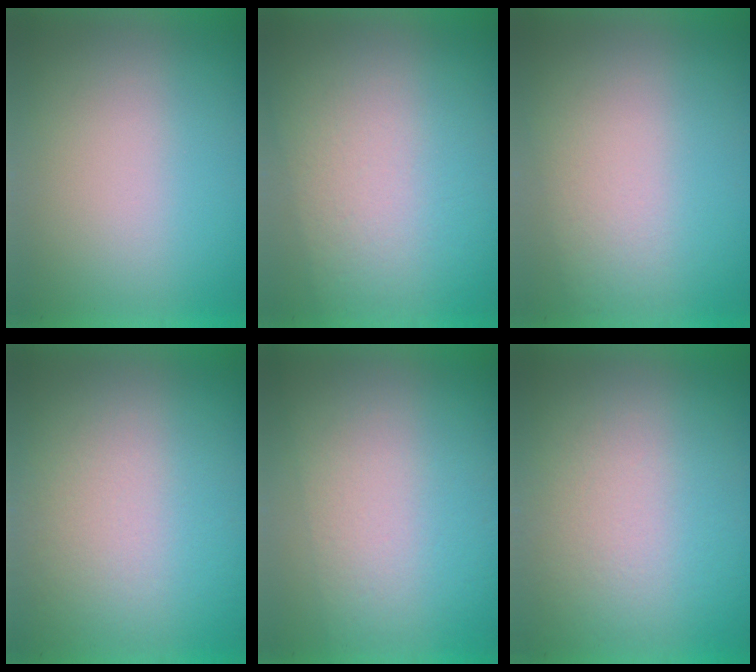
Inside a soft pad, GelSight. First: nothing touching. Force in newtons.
{"total": 3.1}
{"total": 1.0}
{"total": 2.6}
{"total": 2.8}
{"total": 4.0}